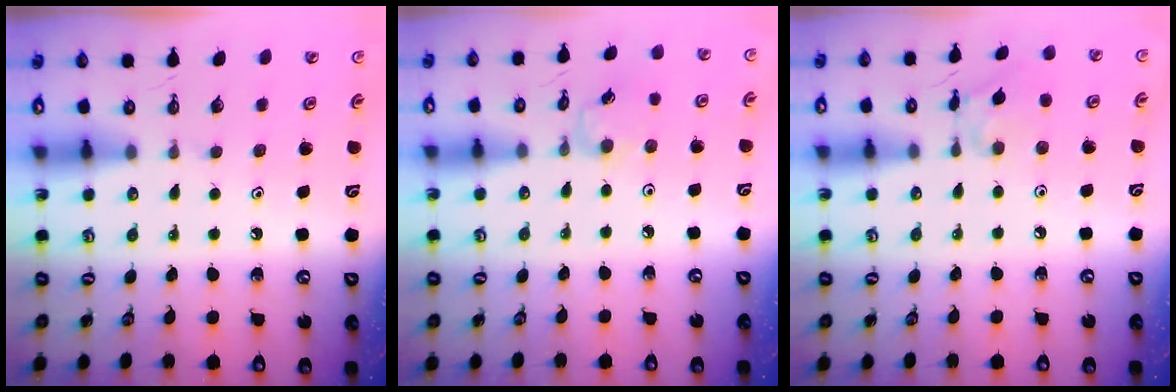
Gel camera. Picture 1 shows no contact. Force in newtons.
{"total": 2.7, "press": 2.7, "slide": 0.5}
{"total": 8.2, "press": 8.2, "slide": 0.5}